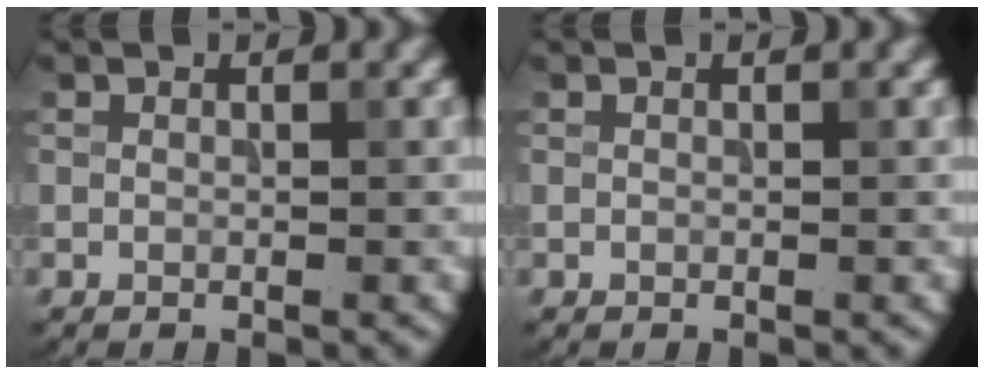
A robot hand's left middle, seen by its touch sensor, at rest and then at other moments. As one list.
[{"total": 0.0}]